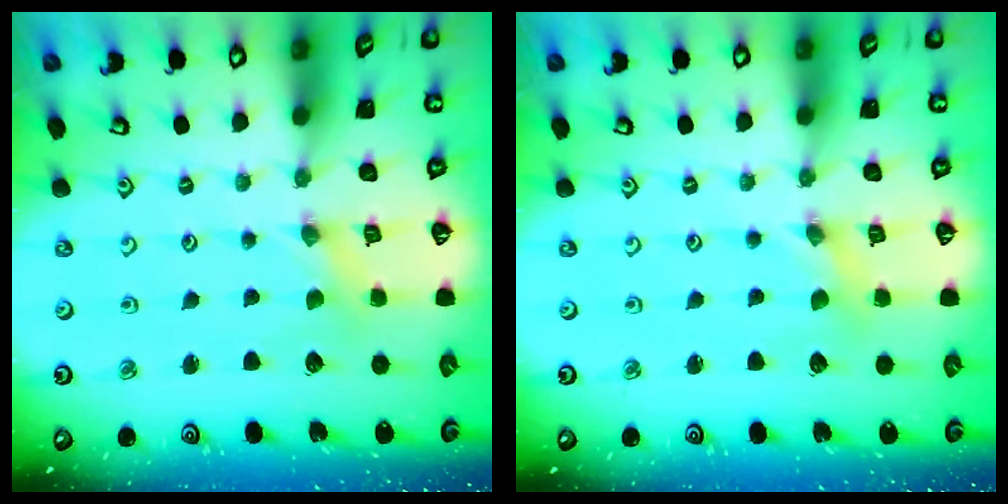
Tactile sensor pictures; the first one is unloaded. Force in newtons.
{"total": 1.2, "press": 1.2, "slide": 0.3}